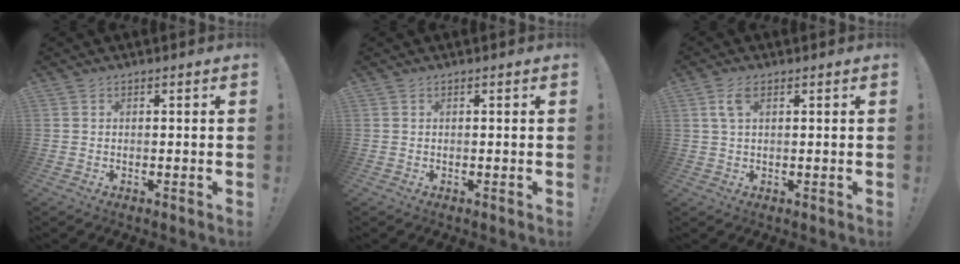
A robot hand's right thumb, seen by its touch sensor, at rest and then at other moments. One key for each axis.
{"total": 0.0}
{"total": 4.2, "fx": 1.7, "fy": 2.1, "fz": 3.2, "tx": -0.052, "ty": -0.001, "tz": 0.028}